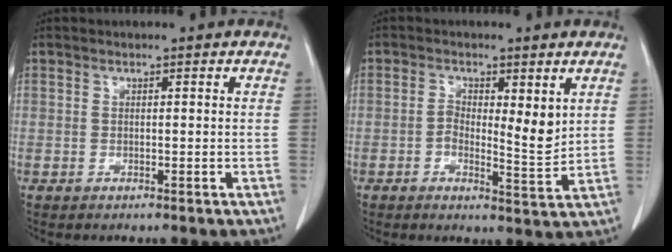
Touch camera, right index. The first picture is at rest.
{"total": 5.4, "force": [1.1, 2.0, 4.9], "torque": [-0.073, -0.003, 0.014]}